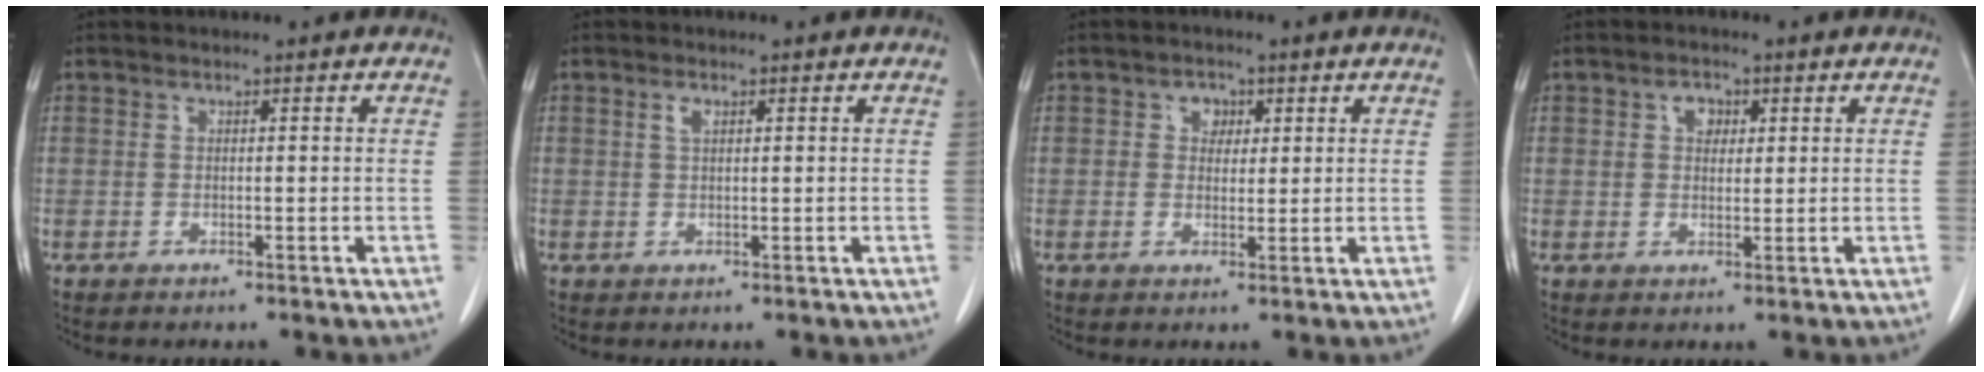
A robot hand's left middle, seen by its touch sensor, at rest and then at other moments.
{"total": 1.1, "force": [0.6, 0.5, 0.8], "torque": [-0.017, 0.001, 0.009]}
{"total": 2.6, "force": [1.0, 2.0, 1.4], "torque": [-0.021, 0.003, 0.014]}
{"total": 2.7, "force": [1.1, 1.9, 1.6], "torque": [-0.029, 0.005, 0.018]}